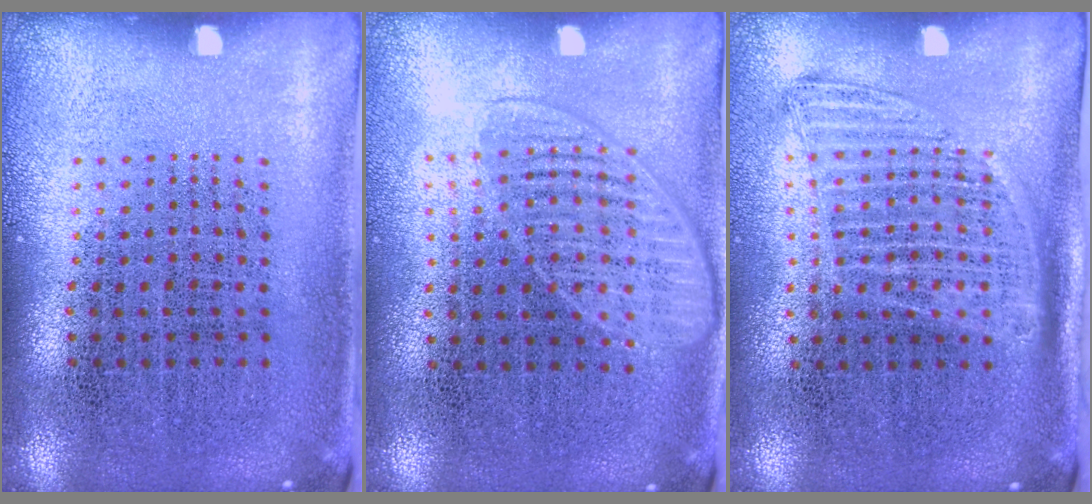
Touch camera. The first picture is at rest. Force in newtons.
{"total": 1.4, "press": 1.3, "slide": 0.7}
{"total": 1.4, "press": 1.2, "slide": 0.7}